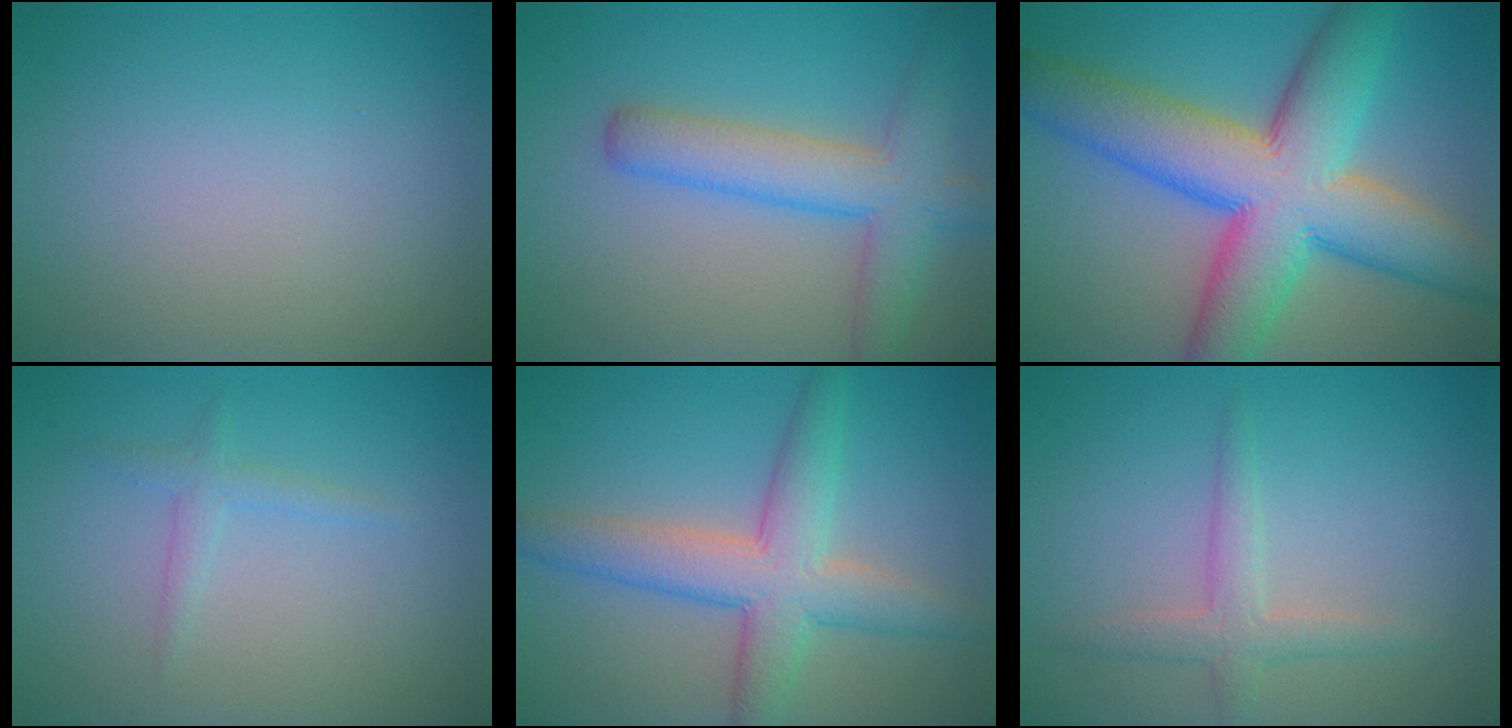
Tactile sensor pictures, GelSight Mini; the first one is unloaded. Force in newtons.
{"total": 5.3, "press": 5.3, "slide": 0.3}
{"total": 12.5, "press": 12.5, "slide": 0.3}
{"total": 1.3, "press": 1.3, "slide": 0.1}
{"total": 5.9, "press": 5.9, "slide": 0.1}
{"total": 2.4, "press": 2.4, "slide": 0.0}